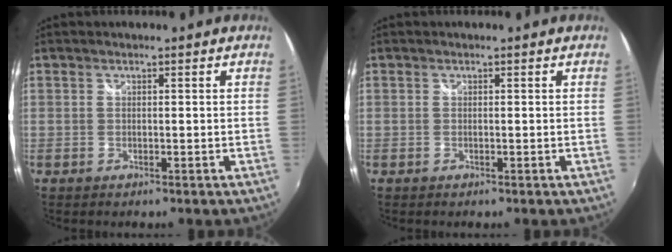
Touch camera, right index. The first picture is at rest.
{"total": 0.0}